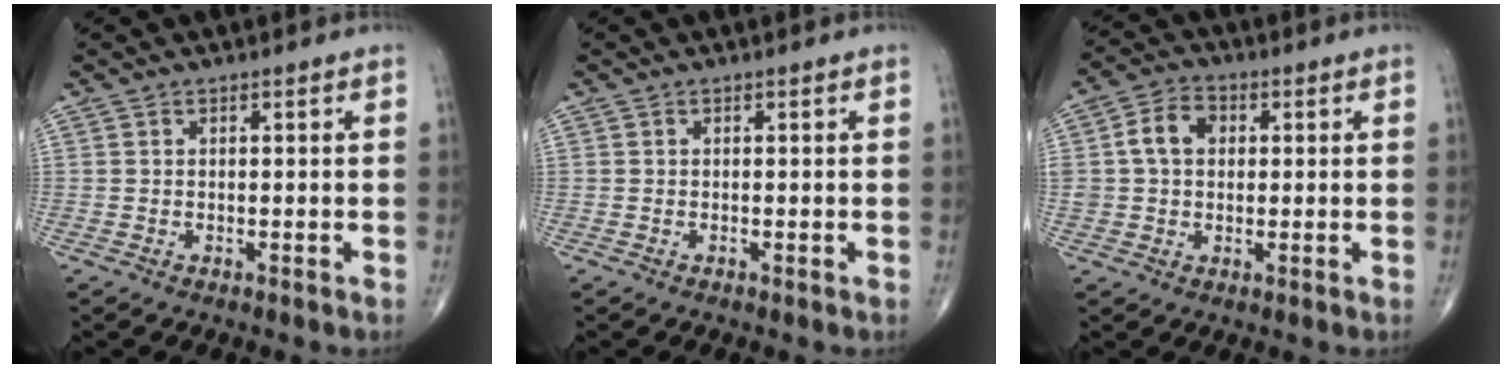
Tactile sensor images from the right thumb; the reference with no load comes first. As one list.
[{"total": 0.0}, {"total": 7.5, "force": [1.1, 5.7, 4.7], "torque": [-0.077, 0.016, 0.016]}]